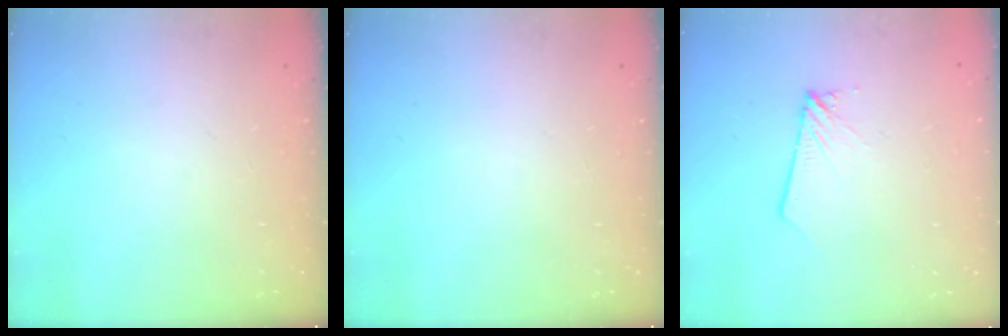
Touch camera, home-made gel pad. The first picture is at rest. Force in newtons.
{"total": 0.0}
{"total": 1.8, "press": 1.8, "slide": 0.1}